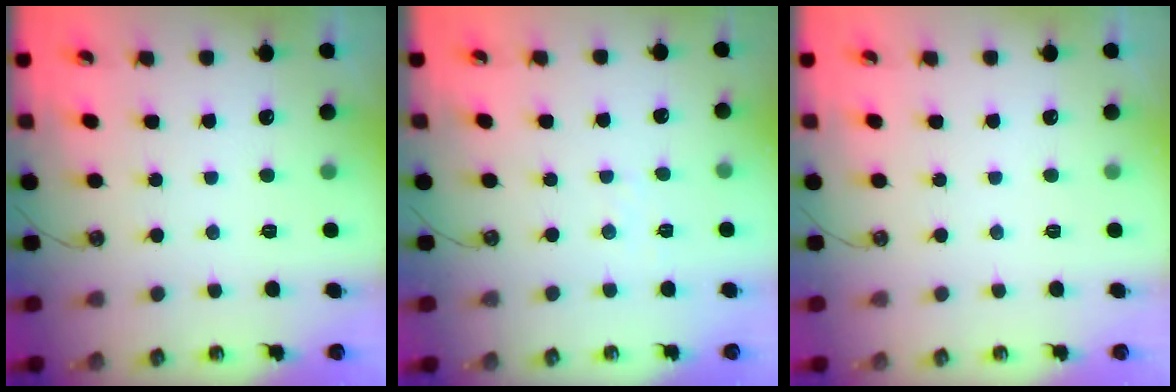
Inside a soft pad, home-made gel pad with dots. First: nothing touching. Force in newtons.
{"total": 2.7, "press": 2.7, "slide": 0.4}
{"total": 0.0}